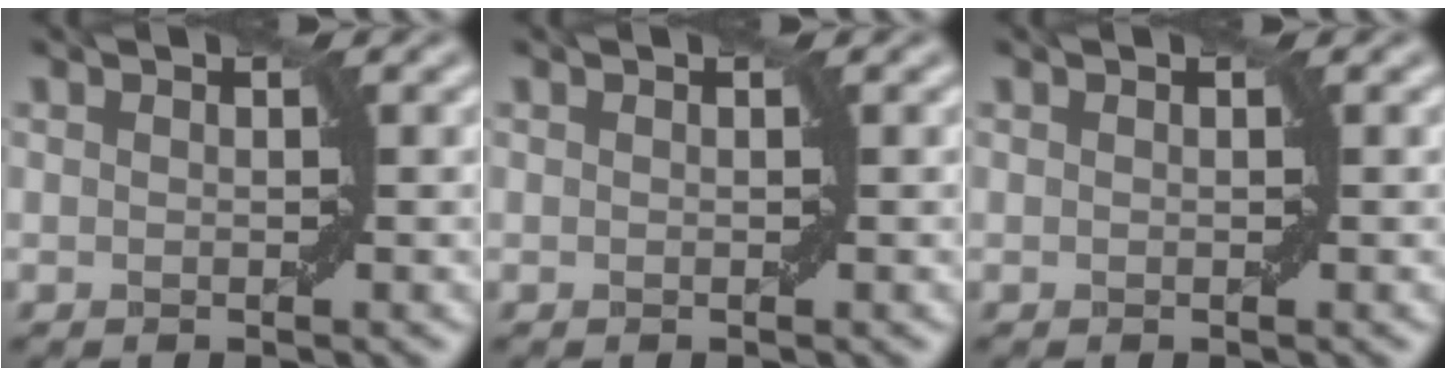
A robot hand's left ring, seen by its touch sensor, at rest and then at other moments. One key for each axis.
{"total": 0.0}
{"total": 0.0}